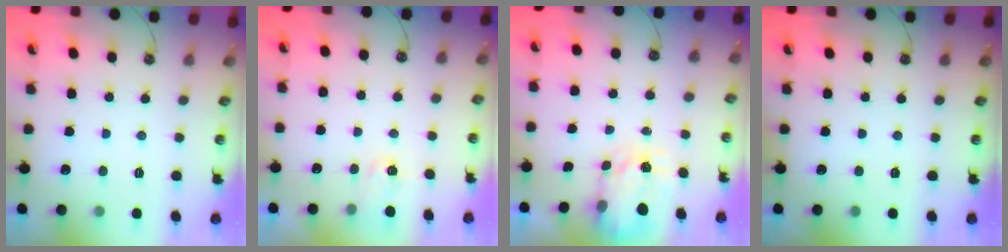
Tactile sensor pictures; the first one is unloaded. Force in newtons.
{"total": 2.9, "press": 2.9, "slide": 0.4}
{"total": 3.6, "press": 3.5, "slide": 0.5}
{"total": 0.0}